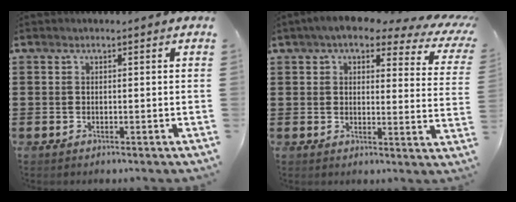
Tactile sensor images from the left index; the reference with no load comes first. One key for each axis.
{"total": 5.7, "fx": 4.2, "fy": 1.5, "fz": 3.5, "tx": -0.078, "ty": -0.016, "tz": 0.069}